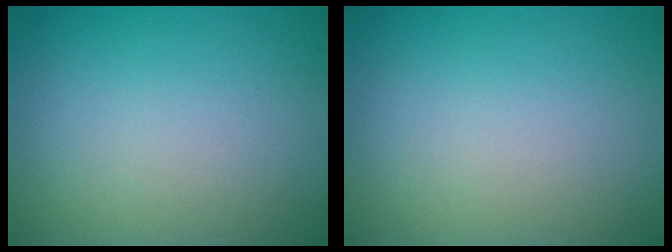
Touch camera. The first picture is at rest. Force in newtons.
{"total": 0.0}